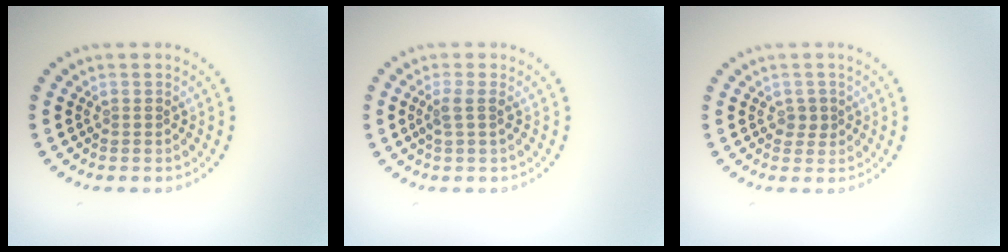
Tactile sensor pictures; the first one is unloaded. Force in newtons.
{"total": 1.3, "press": 1.1, "slide": 0.7}
{"total": 1.1, "press": 1.0, "slide": 0.4}